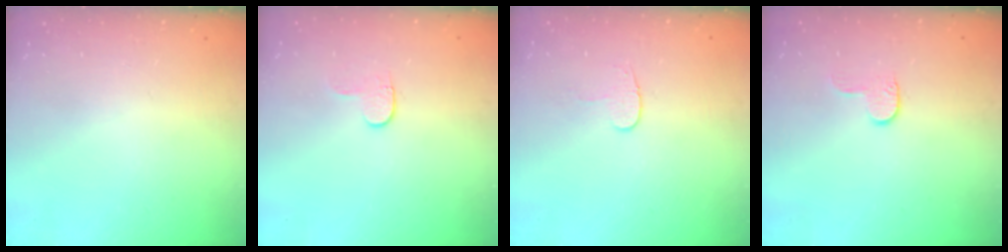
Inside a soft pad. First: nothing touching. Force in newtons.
{"total": 4.1, "press": 4.1, "slide": 0.4}
{"total": 4.4, "press": 4.4, "slide": 0.5}
{"total": 4.2, "press": 4.2, "slide": 0.3}